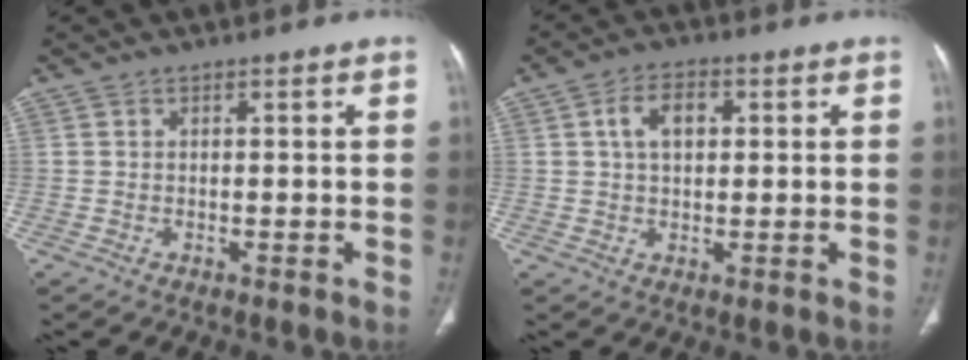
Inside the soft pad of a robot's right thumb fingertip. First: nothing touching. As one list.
[{"total": 6.0, "force": [1.5, 3.8, 4.4], "torque": [-0.068, 0.009, 0.023]}]